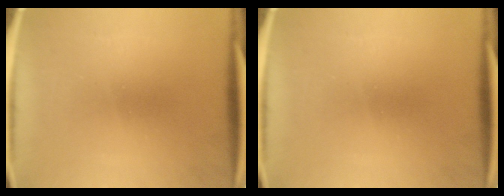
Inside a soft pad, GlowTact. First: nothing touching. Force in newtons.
{"total": 0.0}